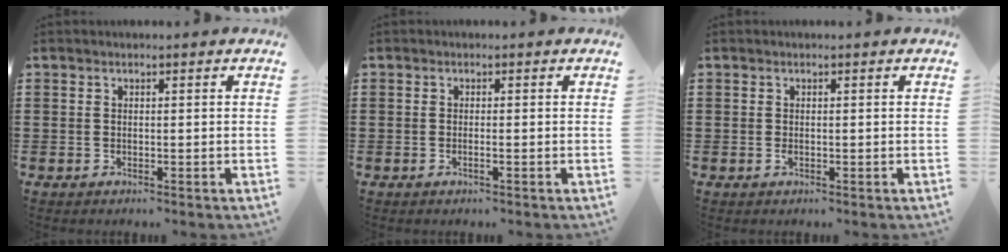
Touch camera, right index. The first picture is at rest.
{"total": 0.8, "force": [-0.4, -0.1, 0.7], "torque": [-0.012, -0.004, -0.006]}
{"total": 0.7, "force": [-0.2, 0.3, 0.6], "torque": [-0.014, -0.004, -0.002]}